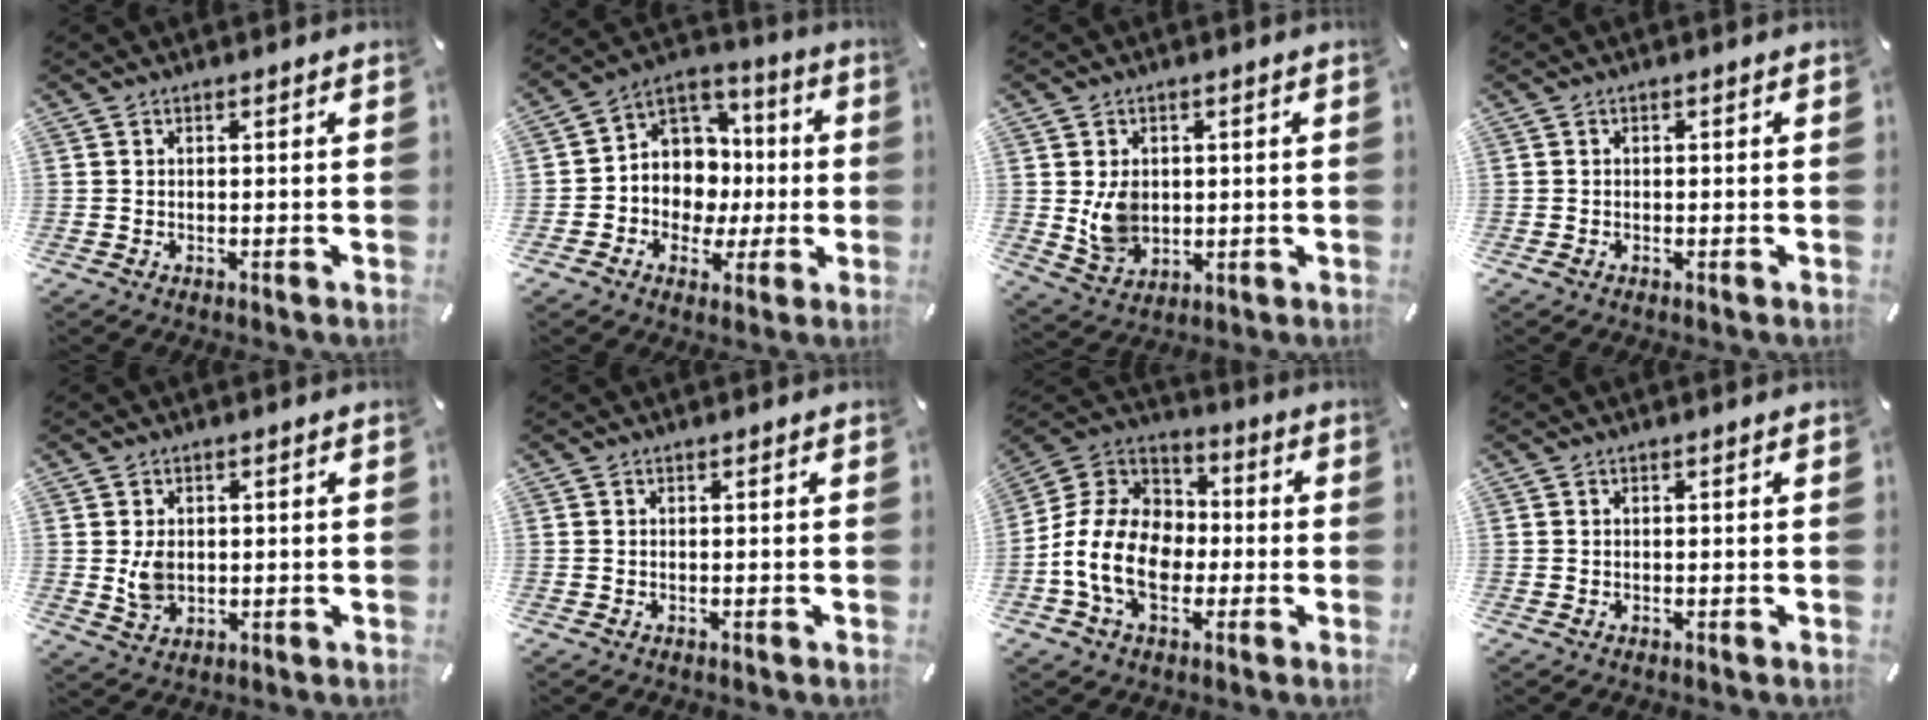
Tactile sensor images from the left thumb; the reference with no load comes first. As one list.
[{"total": 11.0, "force": [-1.0, 10.6, 2.6], "torque": [-0.049, -0.003, -0.006]}, {"total": 7.2, "force": [0.6, 6.1, 3.6], "torque": [-0.063, -0.008, 0.009]}, {"total": 0.7, "force": [-0.3, 0.5, 0.4], "torque": [-0.008, 0.000, -0.006]}, {"total": 5.1, "force": [0.3, 4.1, 3.1], "torque": [-0.057, -0.005, 0.003]}, {"total": 0.0}, {"total": 15.2, "force": [-4.1, 11.7, 8.7], "torque": [-0.191, 0.027, -0.073]}, {"total": 0.0}]